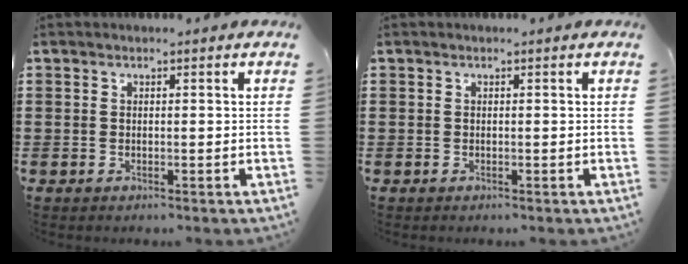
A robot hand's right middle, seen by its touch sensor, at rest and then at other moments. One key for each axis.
{"total": 0.0}